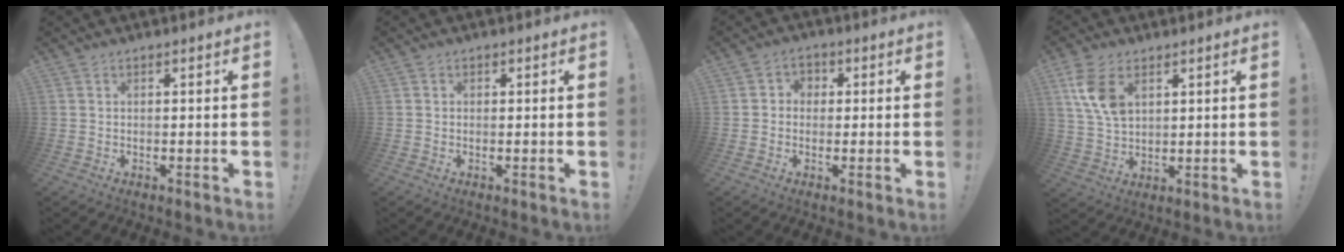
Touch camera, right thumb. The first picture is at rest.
{"total": 0.6, "force": [0.4, 0.4, 0.3], "torque": [0.003, -0.002, 0.005]}
{"total": 3.1, "force": [0.0, 2.9, 1.2], "torque": [-0.018, 0.006, 0.000]}
{"total": 10.6, "force": [4.6, 6.5, 7.0], "torque": [-0.129, -0.004, 0.090]}